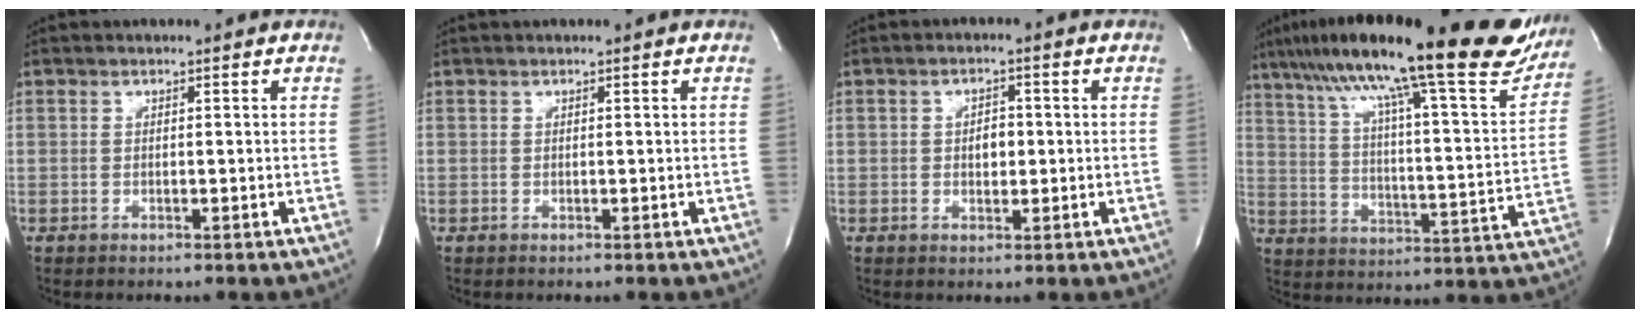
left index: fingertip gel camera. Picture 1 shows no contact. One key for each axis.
{"total": 0.0}
{"total": 3.0, "fx": 0.0, "fy": 1.8, "fz": 2.4, "tx": -0.035, "ty": 0.005, "tz": 0.001}
{"total": 30.3, "fx": 23.4, "fy": 3.7, "fz": 18.9, "tx": -0.291, "ty": 0.000, "tz": 0.319}